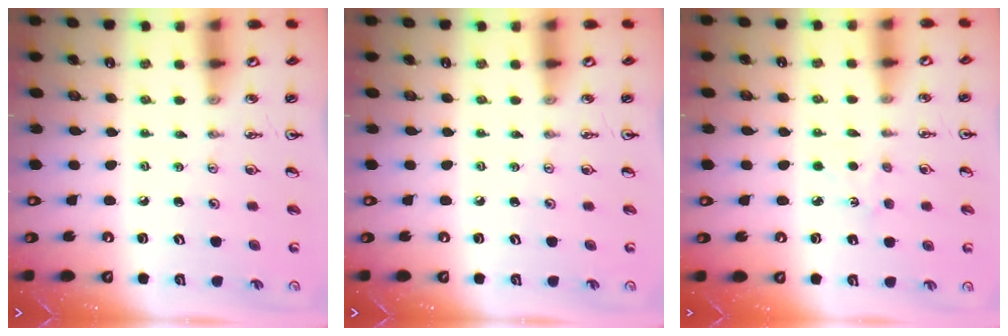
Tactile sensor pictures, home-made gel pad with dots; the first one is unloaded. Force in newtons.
{"total": 0.0}
{"total": 3.2, "press": 3.2, "slide": 0.3}